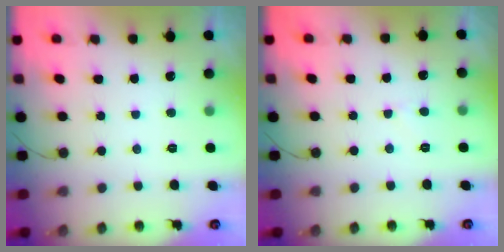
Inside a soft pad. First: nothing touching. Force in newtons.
{"total": 3.9, "press": 3.9, "slide": 0.3}